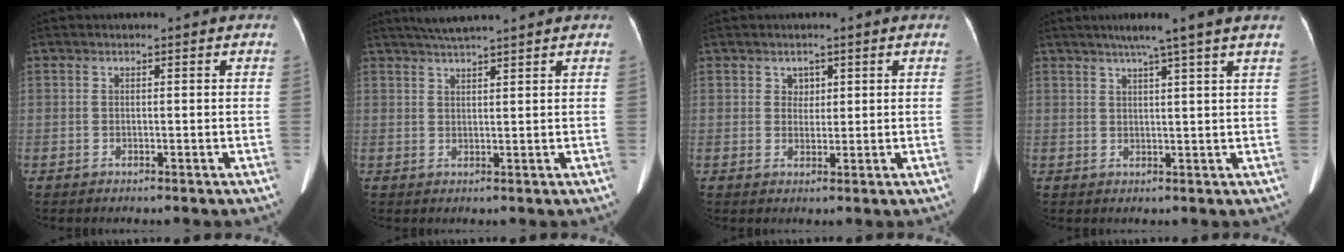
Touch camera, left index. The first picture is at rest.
{"total": 5.4, "force": [4.7, -0.7, 2.5], "torque": [-0.044, 0.024, 0.082]}
{"total": 1.6, "force": [0.6, 1.4, 0.4], "torque": [-0.007, -0.001, 0.010]}
{"total": 6.6, "force": [4.8, -1.5, 4.3], "torque": [-0.059, 0.011, 0.064]}